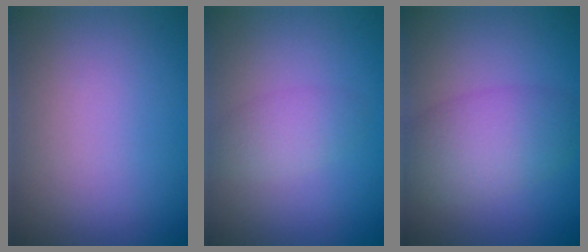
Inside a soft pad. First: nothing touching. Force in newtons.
{"total": 2.1, "press": 2.1, "slide": 0.1}
{"total": 5.2, "press": 5.2, "slide": 0.1}